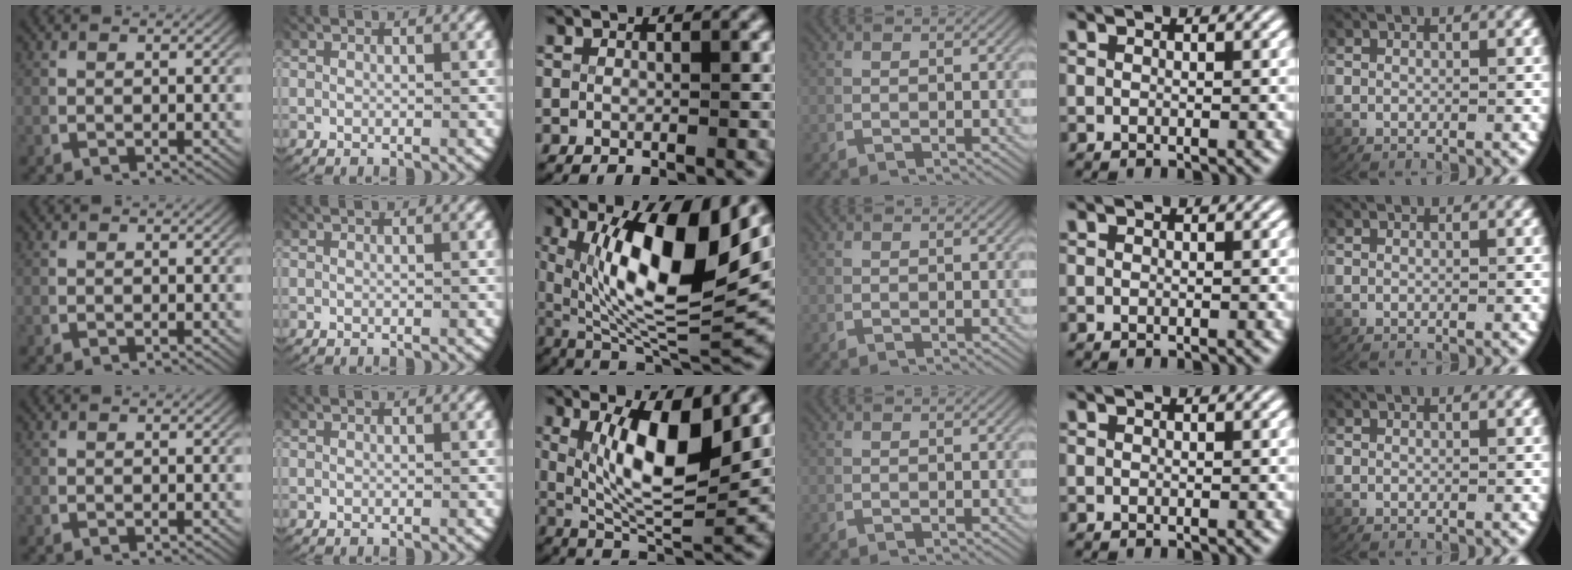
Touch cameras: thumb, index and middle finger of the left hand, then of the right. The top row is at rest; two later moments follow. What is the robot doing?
{"motion": "lift_and_place", "object": "plastic wrap"}